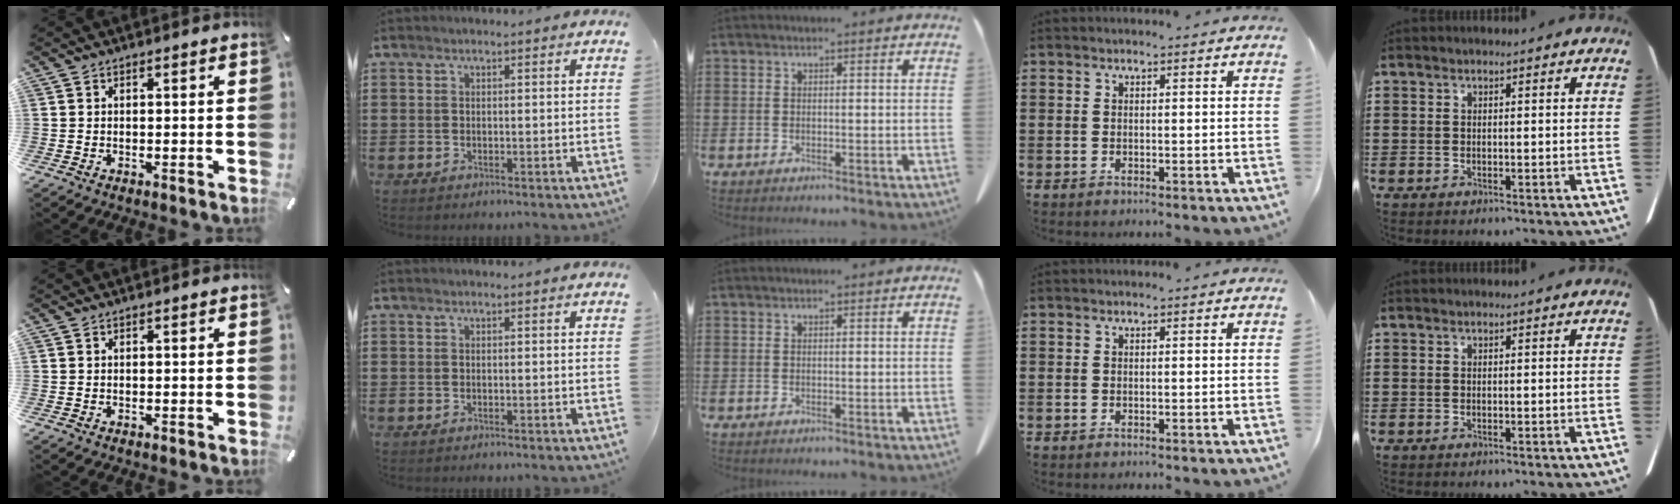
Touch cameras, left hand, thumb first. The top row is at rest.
{}